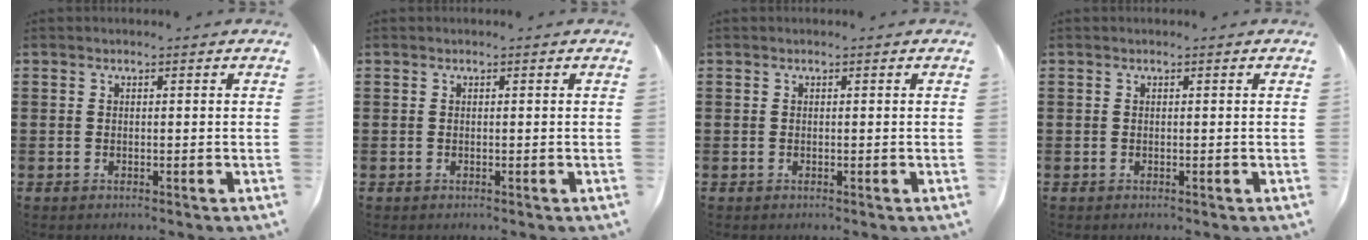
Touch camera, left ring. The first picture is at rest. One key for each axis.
{"total": 0.0}
{"total": 0.0}
{"total": 0.0}